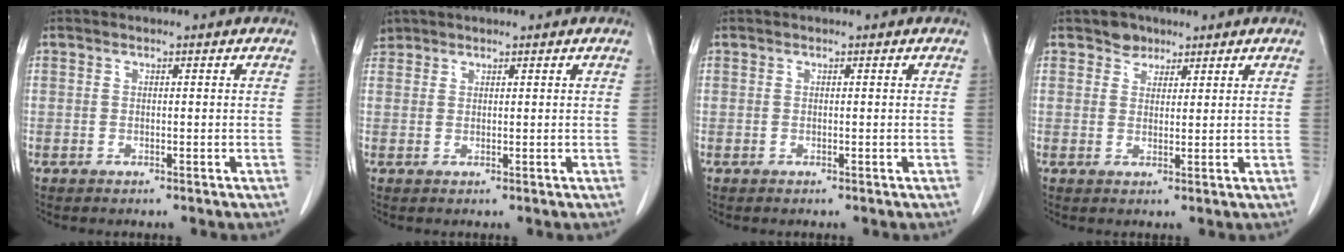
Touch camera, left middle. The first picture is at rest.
{"total": 1.8, "force": [1.5, 1.0, -0.2], "torque": [0.003, 0.010, 0.028]}
{"total": 0.0}
{"total": 2.5, "force": [1.9, 1.7, 0.2], "torque": [0.001, 0.001, 0.027]}